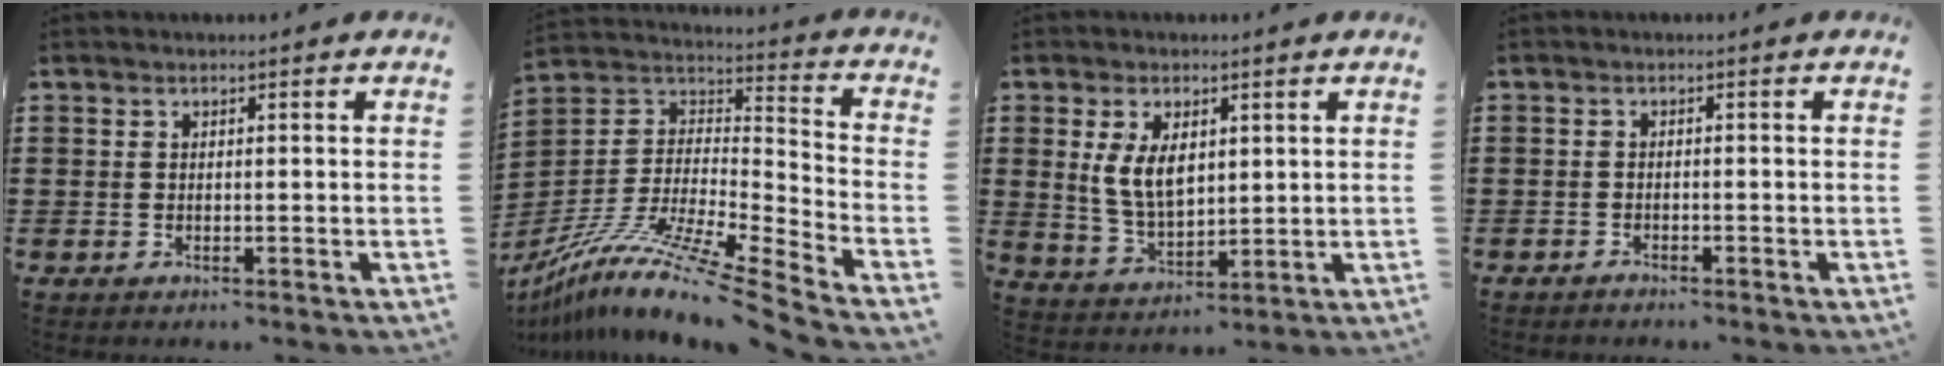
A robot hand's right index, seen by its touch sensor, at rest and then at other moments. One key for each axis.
{"total": 11.9, "fx": -9.6, "fy": 0.1, "fz": 7.0, "tx": -0.141, "ty": -0.007, "tz": -0.188}
{"total": 6.7, "fx": 1.8, "fy": 3.8, "fz": 5.3, "tx": -0.119, "ty": 0.008, "tz": 0.030}
{"total": 1.1, "fx": -1.1, "fy": 0.0, "fz": -0.1, "tx": -0.001, "ty": -0.001, "tz": -0.023}